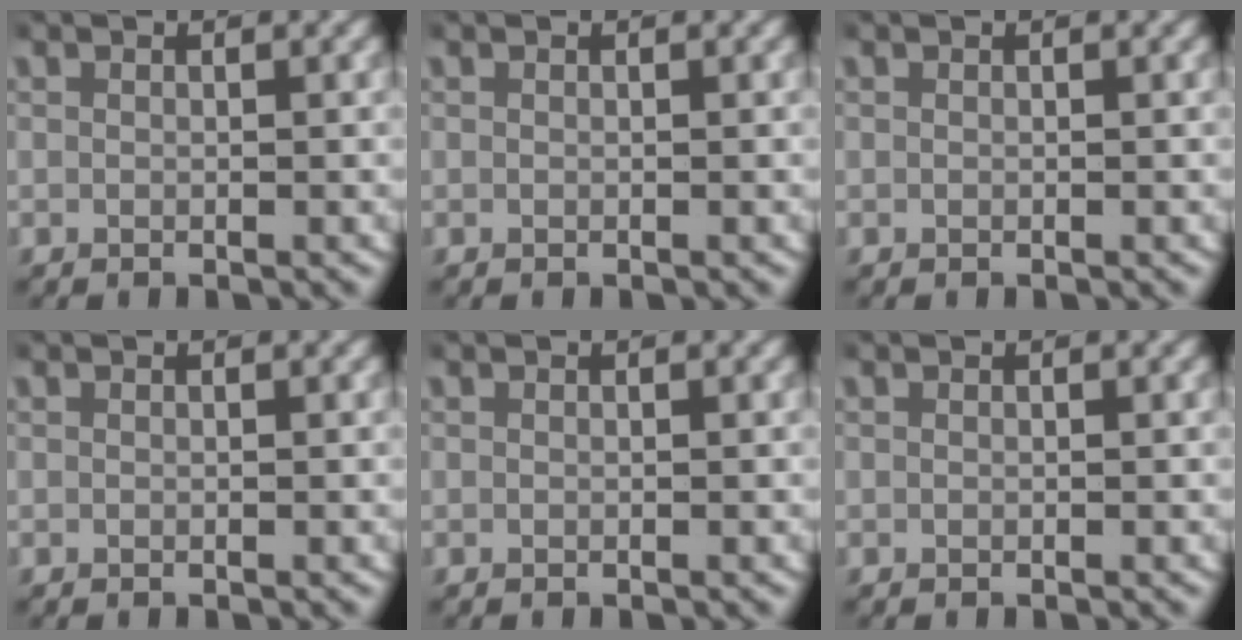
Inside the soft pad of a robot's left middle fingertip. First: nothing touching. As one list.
[{"total": 0.0}, {"total": 0.0}, {"total": 0.0}, {"total": 0.0}, {"total": 0.0}]